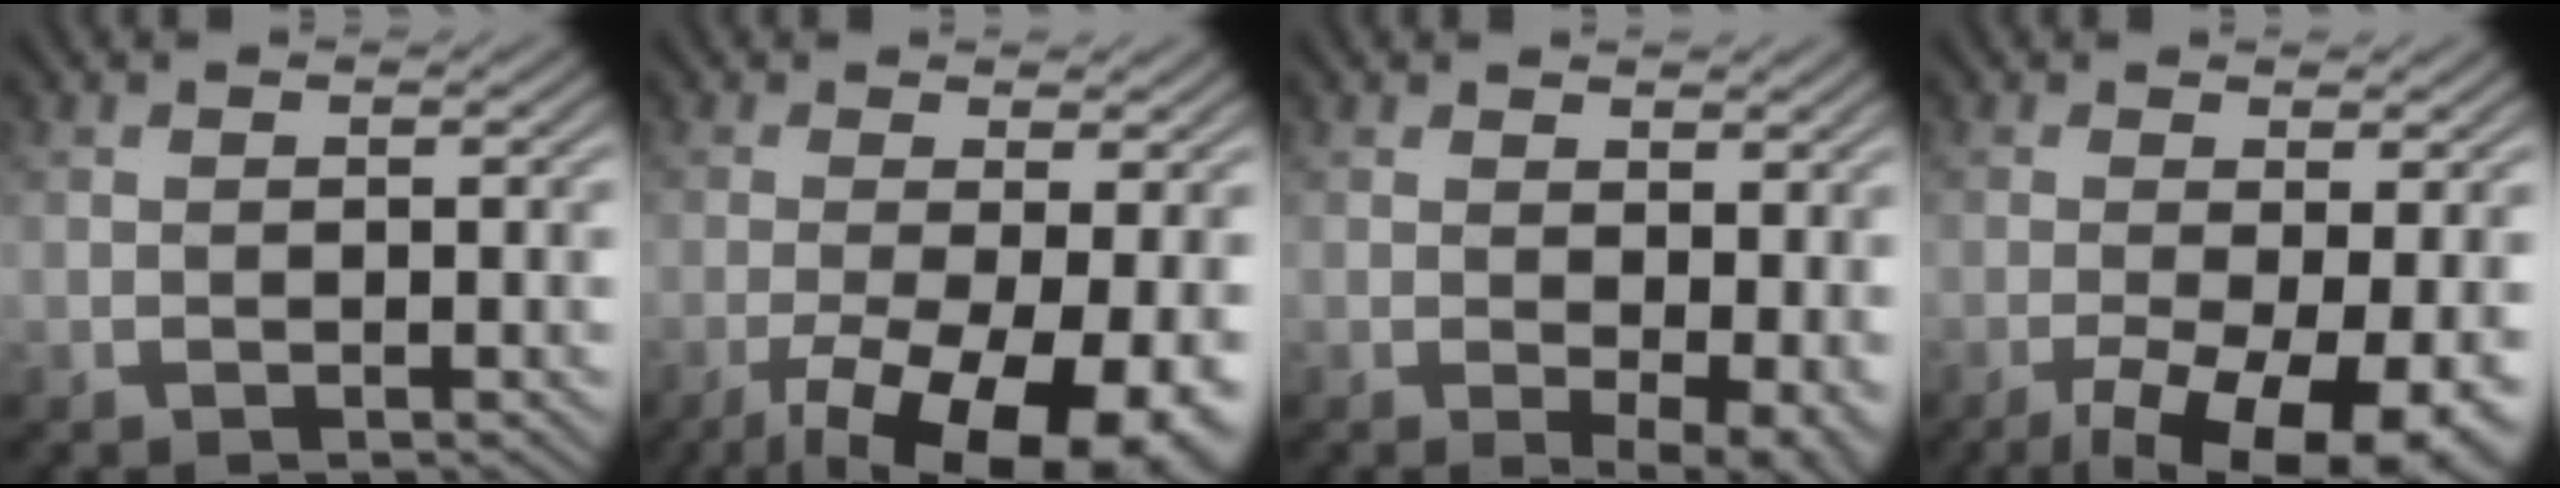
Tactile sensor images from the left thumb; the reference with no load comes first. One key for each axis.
{"total": 12.4, "fx": -5.5, "fy": 4.1, "fz": 10.3, "tx": -0.177, "ty": -0.017, "tz": -0.079}
{"total": 4.9, "fx": 0.9, "fy": 2.3, "fz": 4.2, "tx": -0.059, "ty": -0.010, "tz": 0.020}
{"total": 9.9, "fx": -4.3, "fy": 3.1, "fz": 8.4, "tx": -0.149, "ty": -0.020, "tz": -0.059}